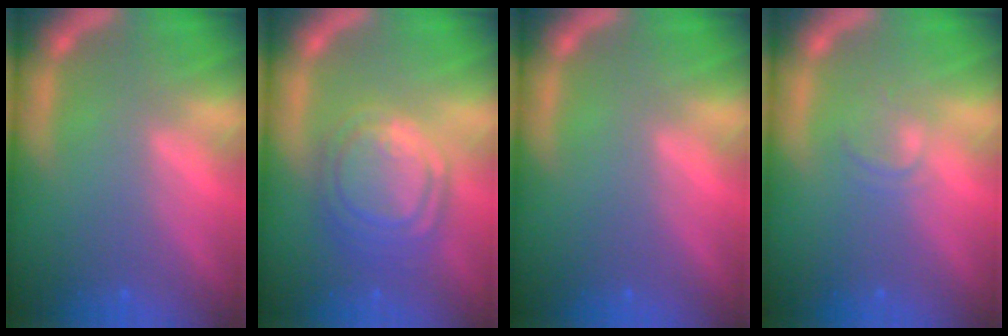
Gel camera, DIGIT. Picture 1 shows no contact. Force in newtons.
{"total": 8.0}
{"total": 0.0}
{"total": 1.4}